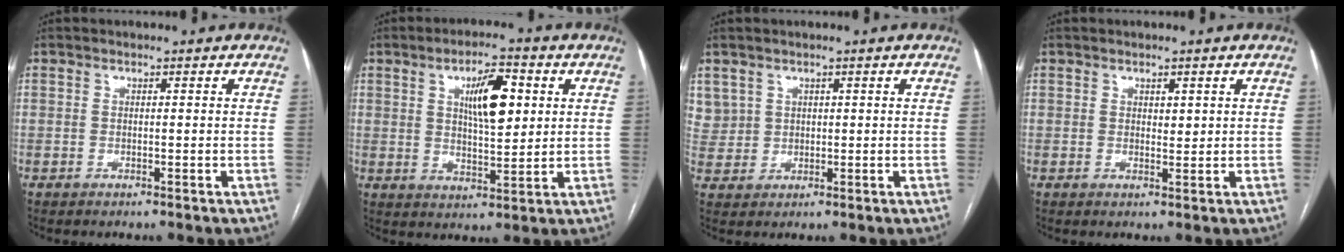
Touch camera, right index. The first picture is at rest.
{"total": 8.7, "force": [2.7, 2.7, 7.9], "torque": [-0.133, 0.008, 0.050]}
{"total": 5.2, "force": [2.6, 4.5, 0.3], "torque": [-0.003, 0.011, 0.059]}
{"total": 1.2, "force": [0.6, 0.6, 0.9], "torque": [-0.011, -0.005, 0.012]}